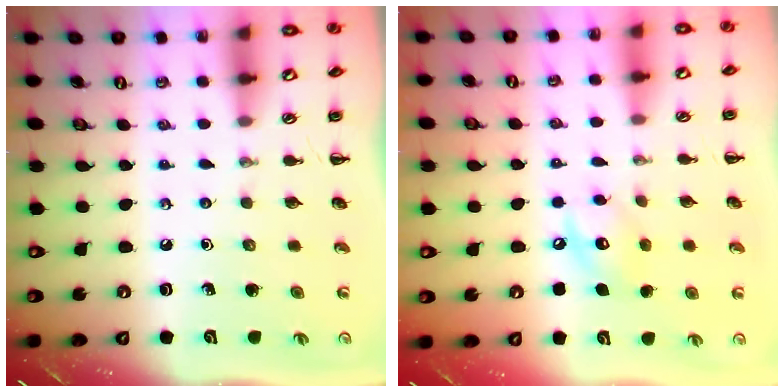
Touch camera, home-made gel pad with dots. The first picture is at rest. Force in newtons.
{"total": 8.4, "press": 8.3, "slide": 1.0}